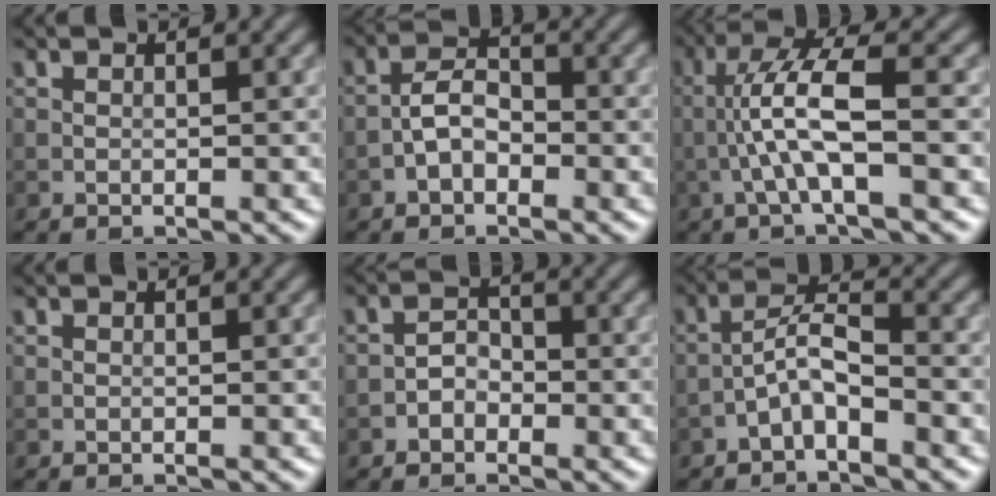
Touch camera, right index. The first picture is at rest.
{"total": 2.8, "force": [-1.2, 1.6, 2.0], "torque": [-0.032, 0.012, -0.029]}
{"total": 5.4, "force": [-1.2, 0.7, 5.2], "torque": [-0.101, 0.020, -0.027]}
{"total": 0.0}
{"total": 1.7, "force": [-0.9, 1.2, 0.7], "torque": [-0.009, 0.008, -0.019]}
{"total": 3.1, "force": [-1.8, 0.8, 2.3], "torque": [-0.047, 0.014, -0.040]}